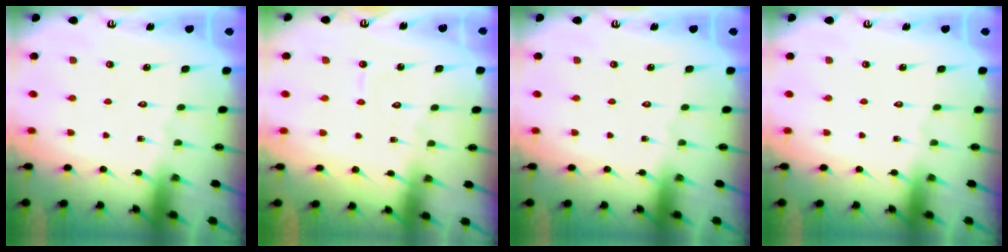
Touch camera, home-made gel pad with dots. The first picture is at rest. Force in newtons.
{"total": 2.6, "press": 2.6, "slide": 0.3}
{"total": 0.0}
{"total": 0.0}